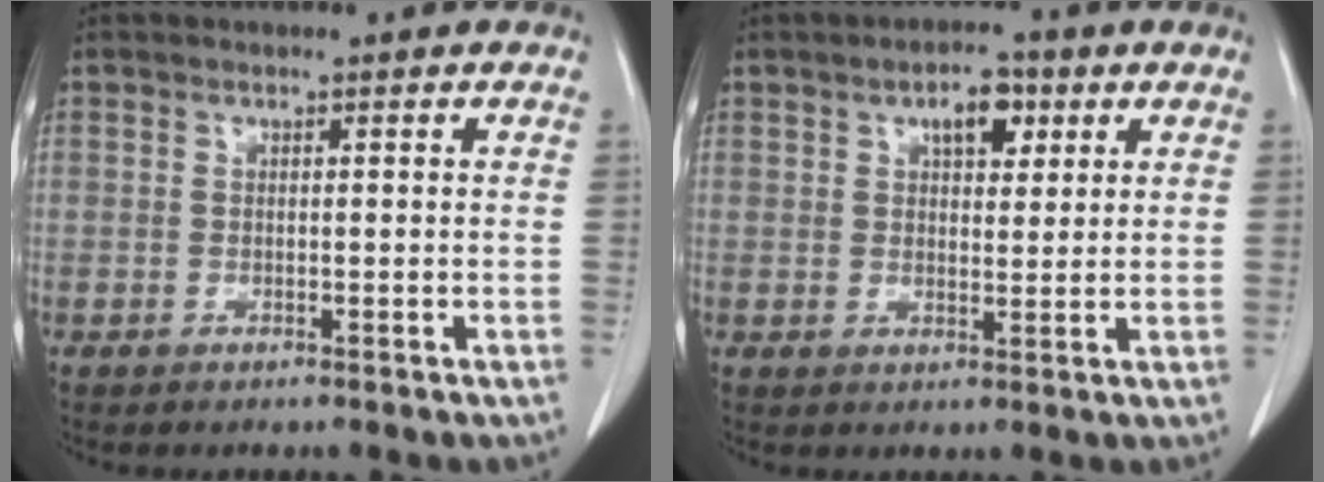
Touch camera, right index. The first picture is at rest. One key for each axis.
{"total": 4.9, "fx": 2.3, "fy": 2.3, "fz": 3.6, "tx": -0.056, "ty": 0.007, "tz": 0.036}